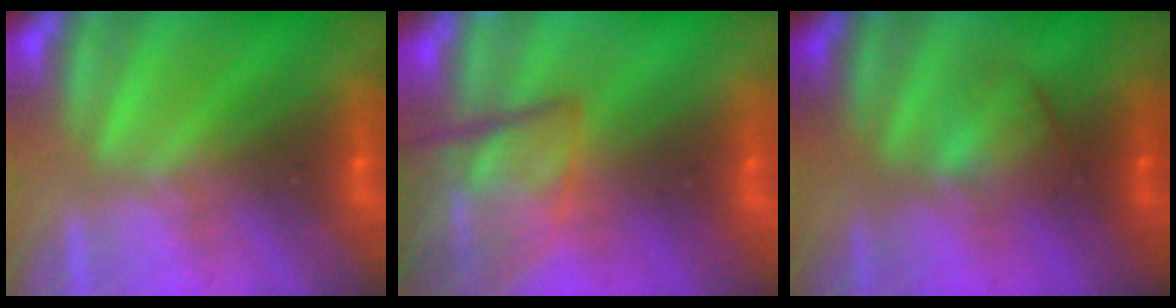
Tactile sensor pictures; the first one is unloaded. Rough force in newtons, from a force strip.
{"total": 9.0}
{"total": 2.0}